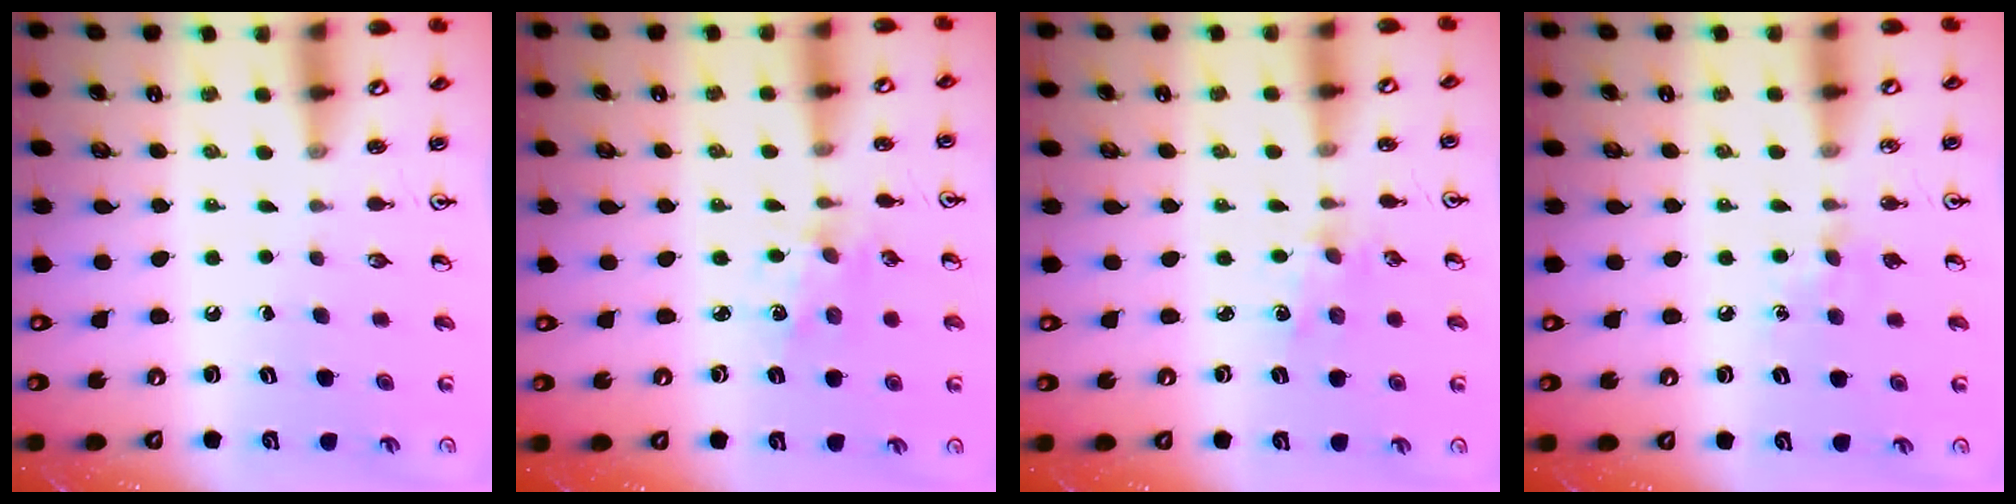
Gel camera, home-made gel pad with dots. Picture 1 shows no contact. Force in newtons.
{"total": 1.7, "press": 1.7, "slide": 0.3}
{"total": 2.9, "press": 2.8, "slide": 0.4}
{"total": 5.4, "press": 5.3, "slide": 0.8}